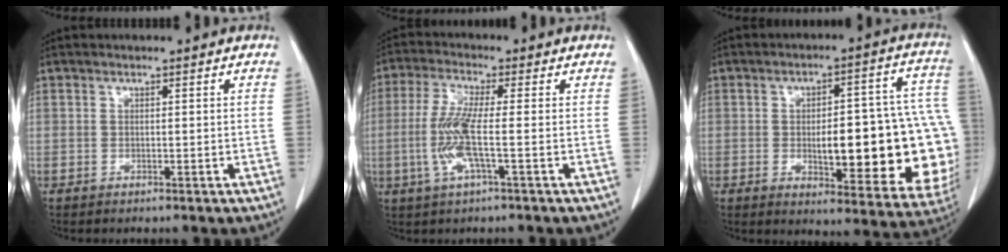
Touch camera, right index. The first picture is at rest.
{"total": 7.4, "force": [-1.5, 0.4, 7.3], "torque": [-0.158, -0.005, -0.036]}
{"total": 23.3, "force": [-2.6, 6.6, 22.2], "torque": [-0.196, 0.032, -0.009]}